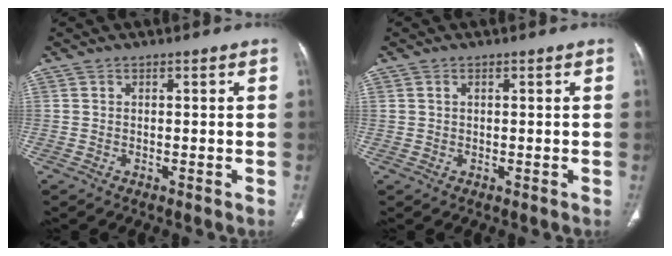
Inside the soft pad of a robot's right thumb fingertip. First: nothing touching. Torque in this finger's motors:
{"motor_torque": [-0.11, -0.02, -0.06, 0.51, -0.04]}